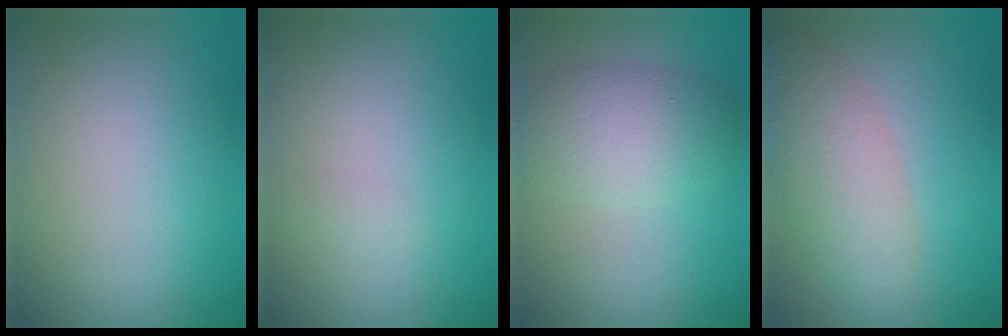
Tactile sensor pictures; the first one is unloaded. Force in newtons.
{"total": 0.6, "press": 0.6, "slide": 0.0}
{"total": 5.0, "press": 5.0, "slide": 0.3}
{"total": 4.7, "press": 4.7, "slide": 0.2}